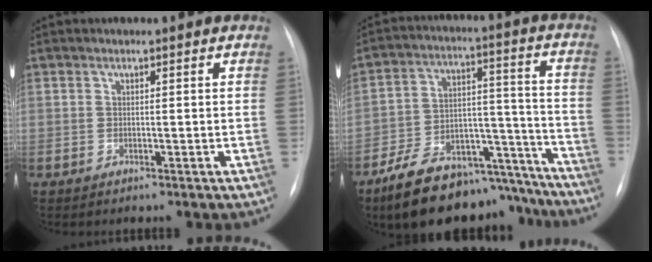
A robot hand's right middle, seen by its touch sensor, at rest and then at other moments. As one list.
[{"total": 18.8, "force": [-16.0, 7.1, 7.0], "torque": [-0.096, 0.049, -0.248]}]